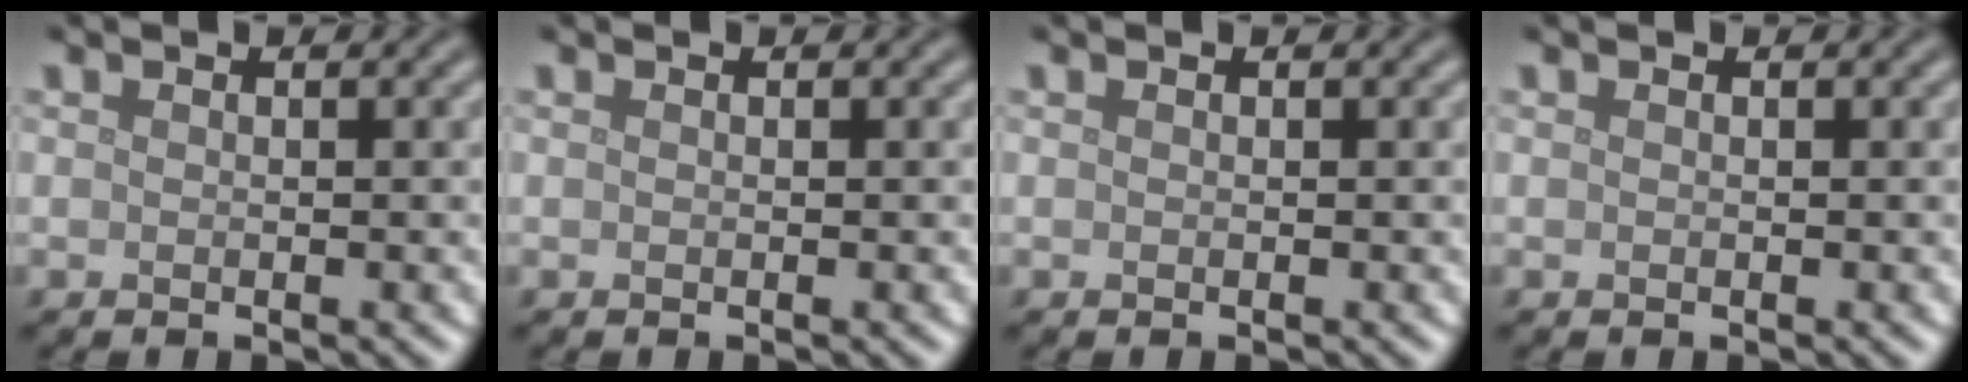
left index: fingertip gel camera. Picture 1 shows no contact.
{"total": 0.0}
{"total": 0.0}
{"total": 0.0}